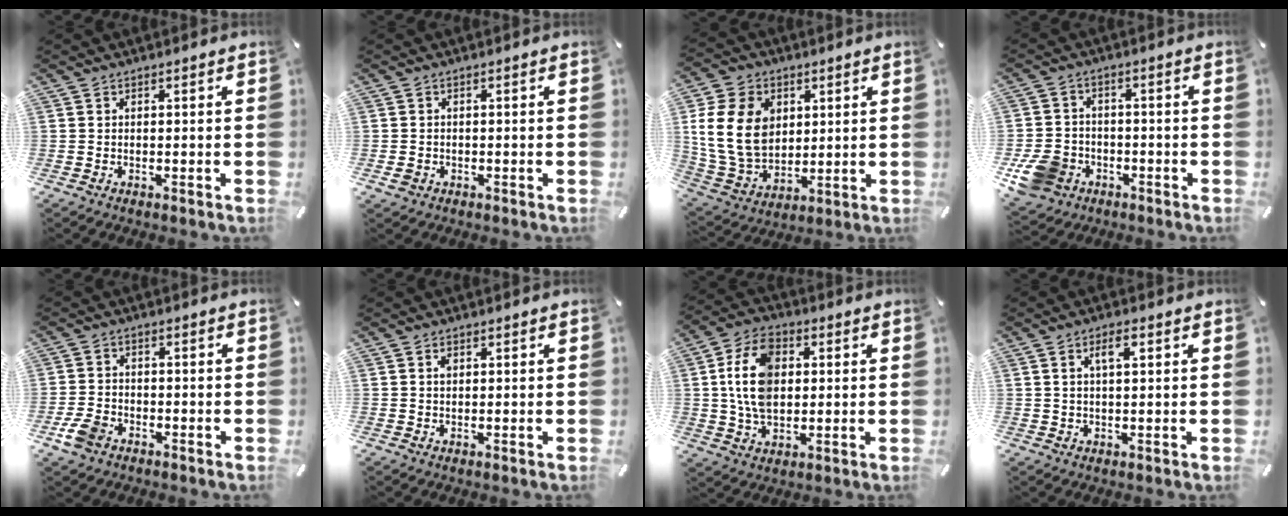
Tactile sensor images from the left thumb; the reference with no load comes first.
{"total": 1.9, "force": [-0.7, 1.6, 0.9], "torque": [-0.016, 0.004, -0.014]}
{"total": 16.4, "force": [3.4, 13.0, 9.4], "torque": [-0.221, -0.002, 0.062]}
{"total": 9.9, "force": [-3.9, 8.2, 3.8], "torque": [-0.087, 0.031, -0.069]}
{"total": 5.5, "force": [-3.1, 3.7, 2.5], "torque": [-0.063, 0.012, -0.061]}
{"total": 1.2, "force": [0.4, 0.9, 0.7], "torque": [-0.016, 0.004, 0.007]}
{"total": 12.6, "force": [1.5, 8.9, 8.8], "torque": [-0.186, 0.009, 0.026]}
{"total": 3.8, "force": [1.4, 1.4, 3.2], "torque": [-0.061, 0.005, 0.020]}